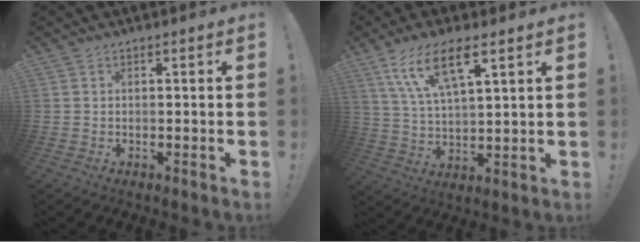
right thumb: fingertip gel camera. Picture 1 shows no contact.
{"total": 13.5, "force": [7.8, 4.4, 10.0], "torque": [-0.181, -0.022, 0.135]}